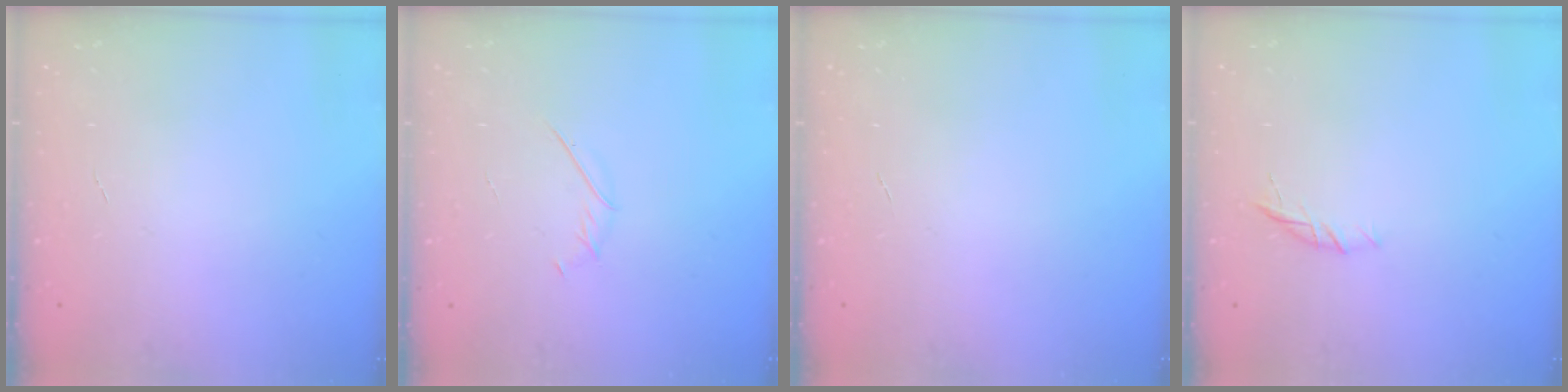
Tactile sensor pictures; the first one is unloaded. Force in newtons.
{"total": 2.0, "press": 2.0, "slide": 0.6}
{"total": 0.0}
{"total": 7.0, "press": 6.9, "slide": 1.5}